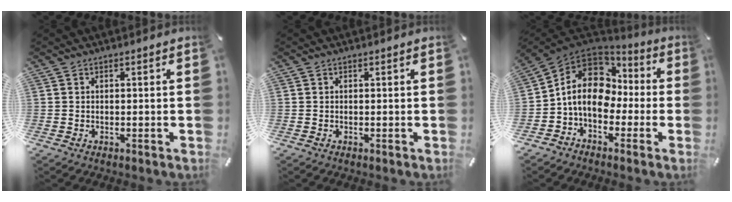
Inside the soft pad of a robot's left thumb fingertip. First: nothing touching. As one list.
[{"total": 0.0}, {"total": 12.2, "force": [-0.9, 9.8, 7.3], "torque": [-0.157, 0.018, -0.016]}]